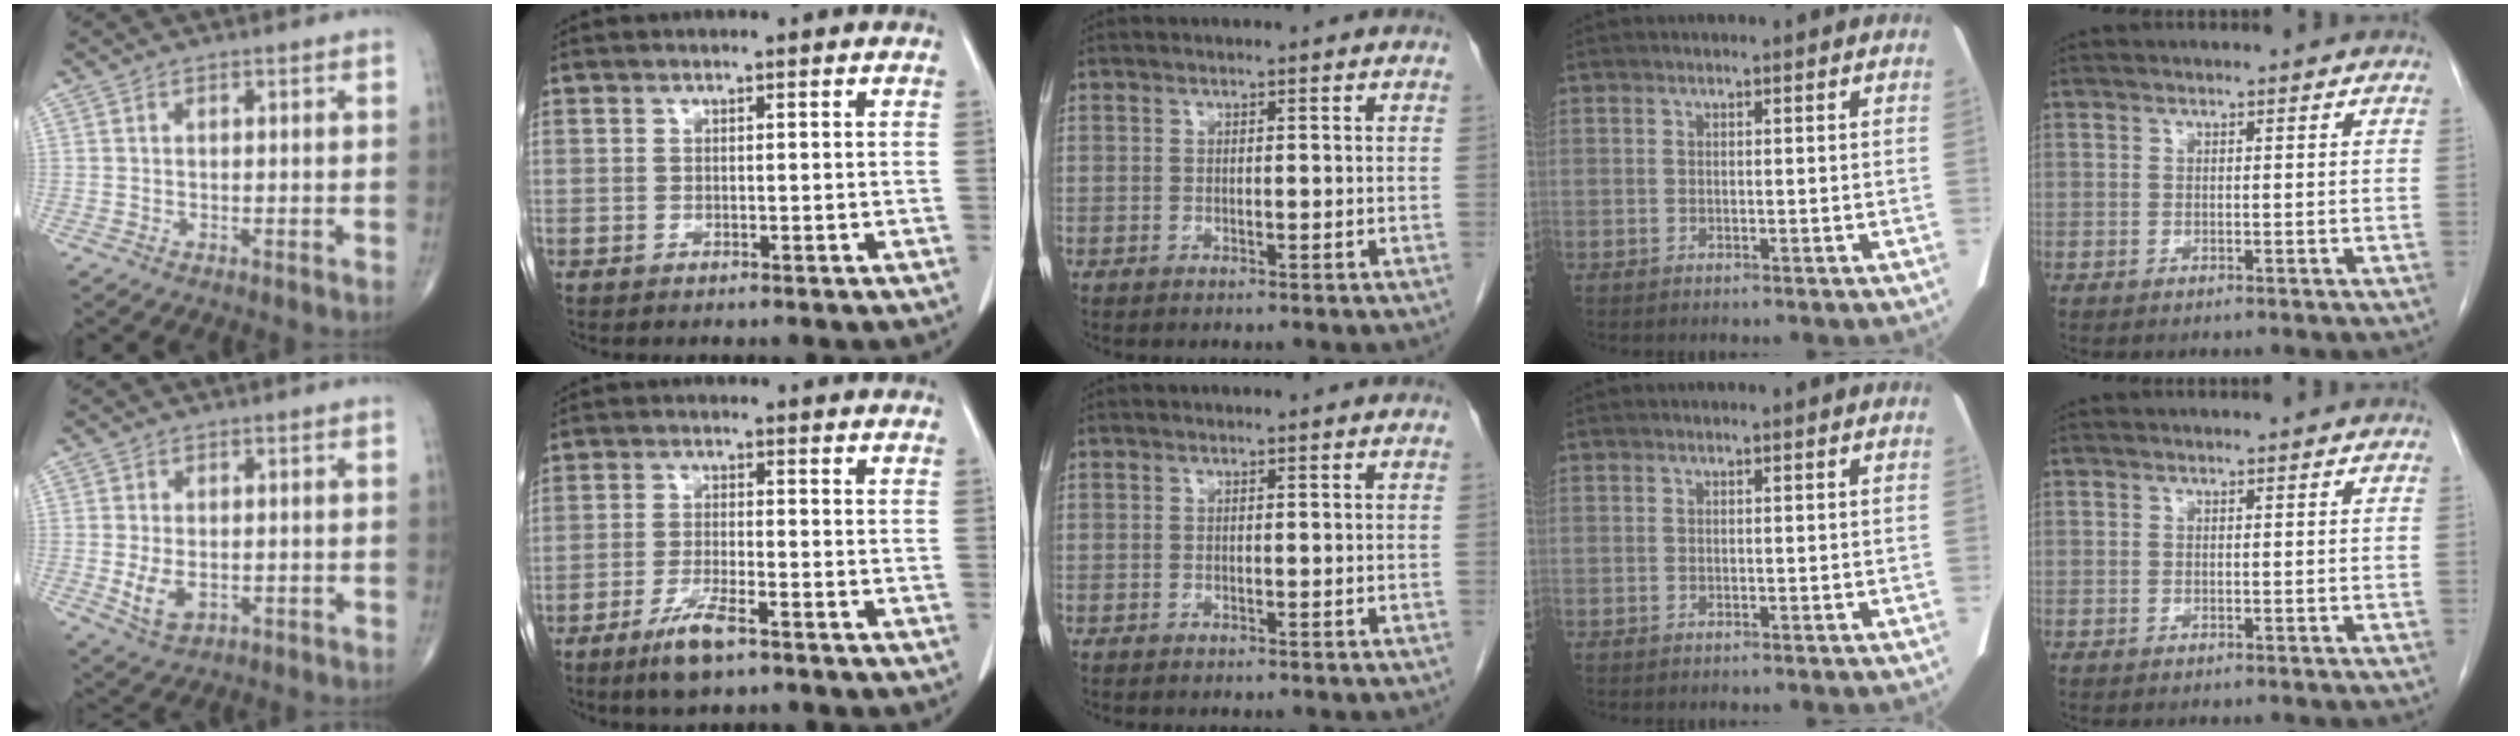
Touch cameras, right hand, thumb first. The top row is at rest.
{"thumb": {"total": 5.1, "force": [-0.9, 3.1, 4.0], "torque": [-0.073, -0.009, -0.007]}, "index": {"total": 5.7, "force": [-3.8, 0.8, 4.2], "torque": [-0.087, -0.010, -0.068]}}